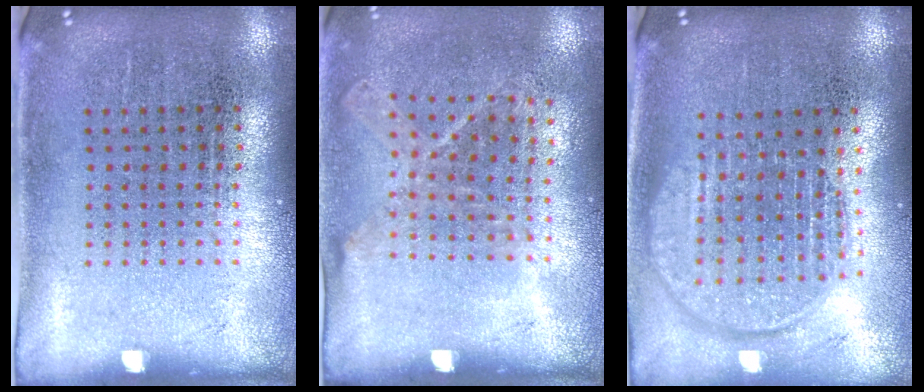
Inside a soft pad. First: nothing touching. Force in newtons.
{"total": 1.1, "press": 0.9, "slide": 0.7}
{"total": 1.8, "press": 1.5, "slide": 1.0}